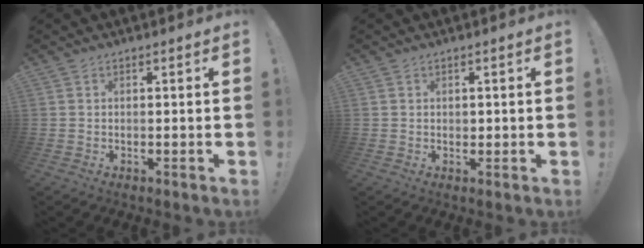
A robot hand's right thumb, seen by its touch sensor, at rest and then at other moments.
{"total": 1.0, "force": [0.3, 0.9, 0.2], "torque": [-0.001, 0.000, 0.005]}